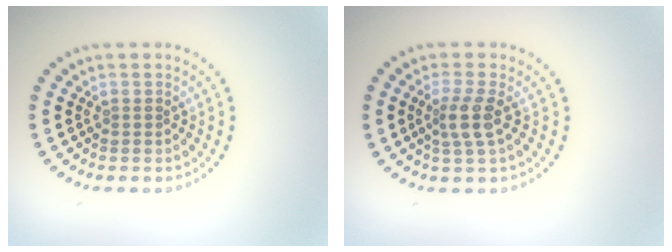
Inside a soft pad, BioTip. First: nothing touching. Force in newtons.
{"total": 2.5, "press": 1.9, "slide": 1.6}